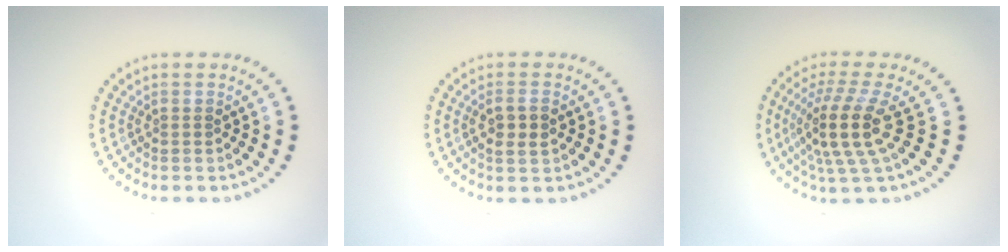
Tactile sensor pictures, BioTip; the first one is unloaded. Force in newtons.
{"total": 2.1, "press": 2.0, "slide": 0.5}
{"total": 4.9, "press": 3.7, "slide": 3.3}